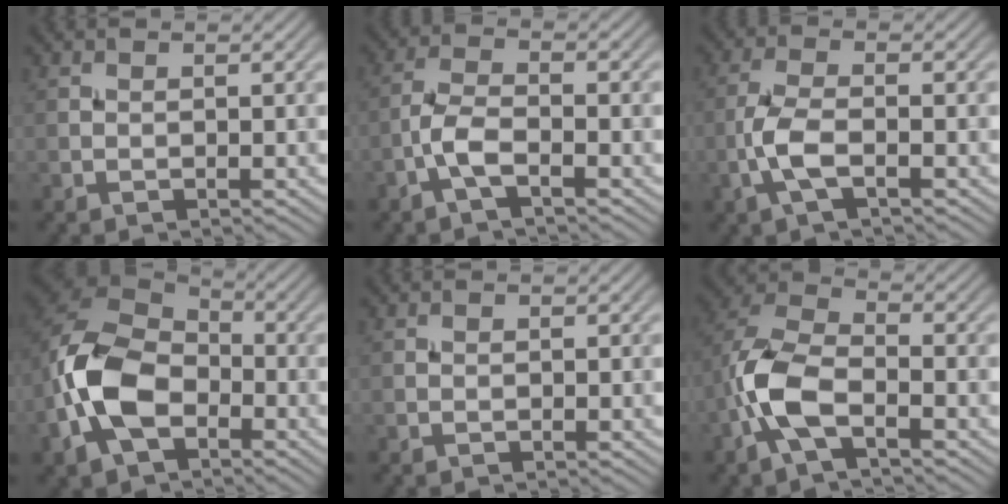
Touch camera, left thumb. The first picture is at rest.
{"total": 4.0, "force": [-2.1, 1.1, 3.2], "torque": [-0.075, 0.008, -0.053]}
{"total": 4.6, "force": [-1.7, 1.4, 4.0], "torque": [-0.097, 0.004, -0.044]}
{"total": 12.2, "force": [-3.8, 7.7, 8.6], "torque": [-0.207, -0.004, -0.086]}
{"total": 0.0}
{"total": 8.2, "force": [-3.2, 3.7, 6.6], "torque": [-0.158, 0.008, -0.079]}